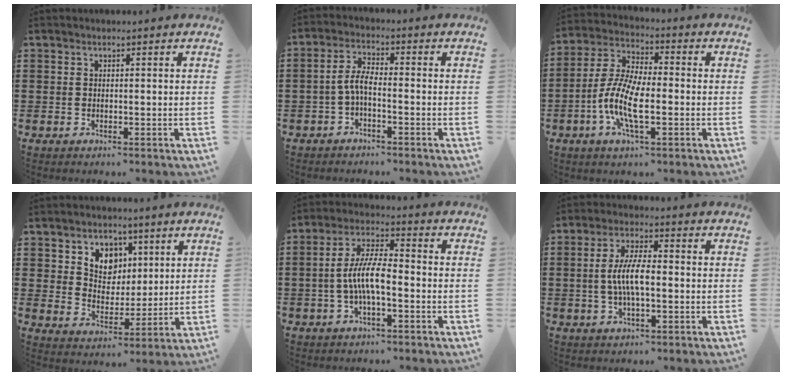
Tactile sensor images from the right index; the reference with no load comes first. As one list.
[{"total": 3.7, "force": [-1.1, 0.9, 3.4], "torque": [-0.083, 0.000, -0.027]}, {"total": 9.4, "force": [-2.7, 3.3, 8.4], "torque": [-0.202, -0.015, -0.059]}, {"total": 5.9, "force": [3.4, 4.6, 1.5], "torque": [-0.050, 0.002, 0.059]}, {"total": 7.4, "force": [-1.4, 2.0, 7.0], "torque": [-0.154, -0.007, -0.031]}, {"total": 6.5, "force": [-0.7, 0.9, 6.4], "torque": [-0.131, -0.006, -0.019]}]